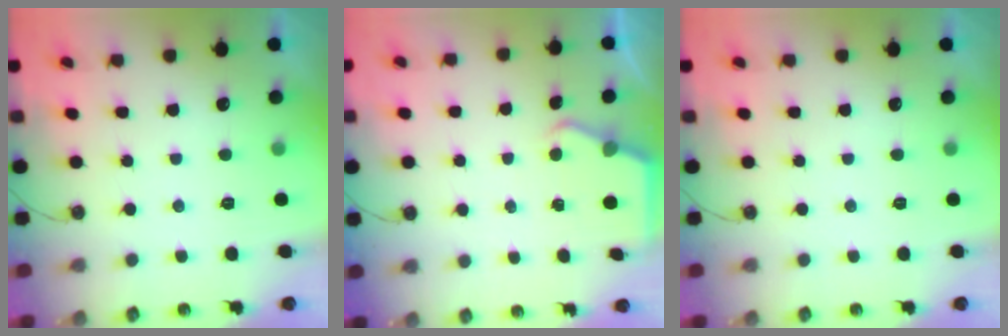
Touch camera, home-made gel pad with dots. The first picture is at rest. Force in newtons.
{"total": 2.8, "press": 2.8, "slide": 0.0}
{"total": 0.0}